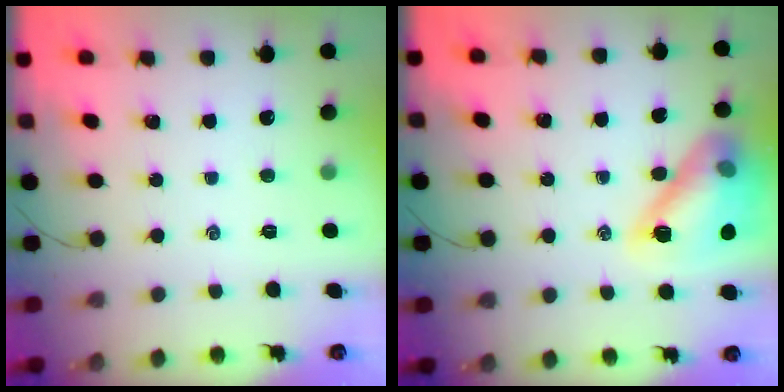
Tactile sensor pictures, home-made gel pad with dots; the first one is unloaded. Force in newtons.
{"total": 15.8, "press": 15.8, "slide": 1.1}